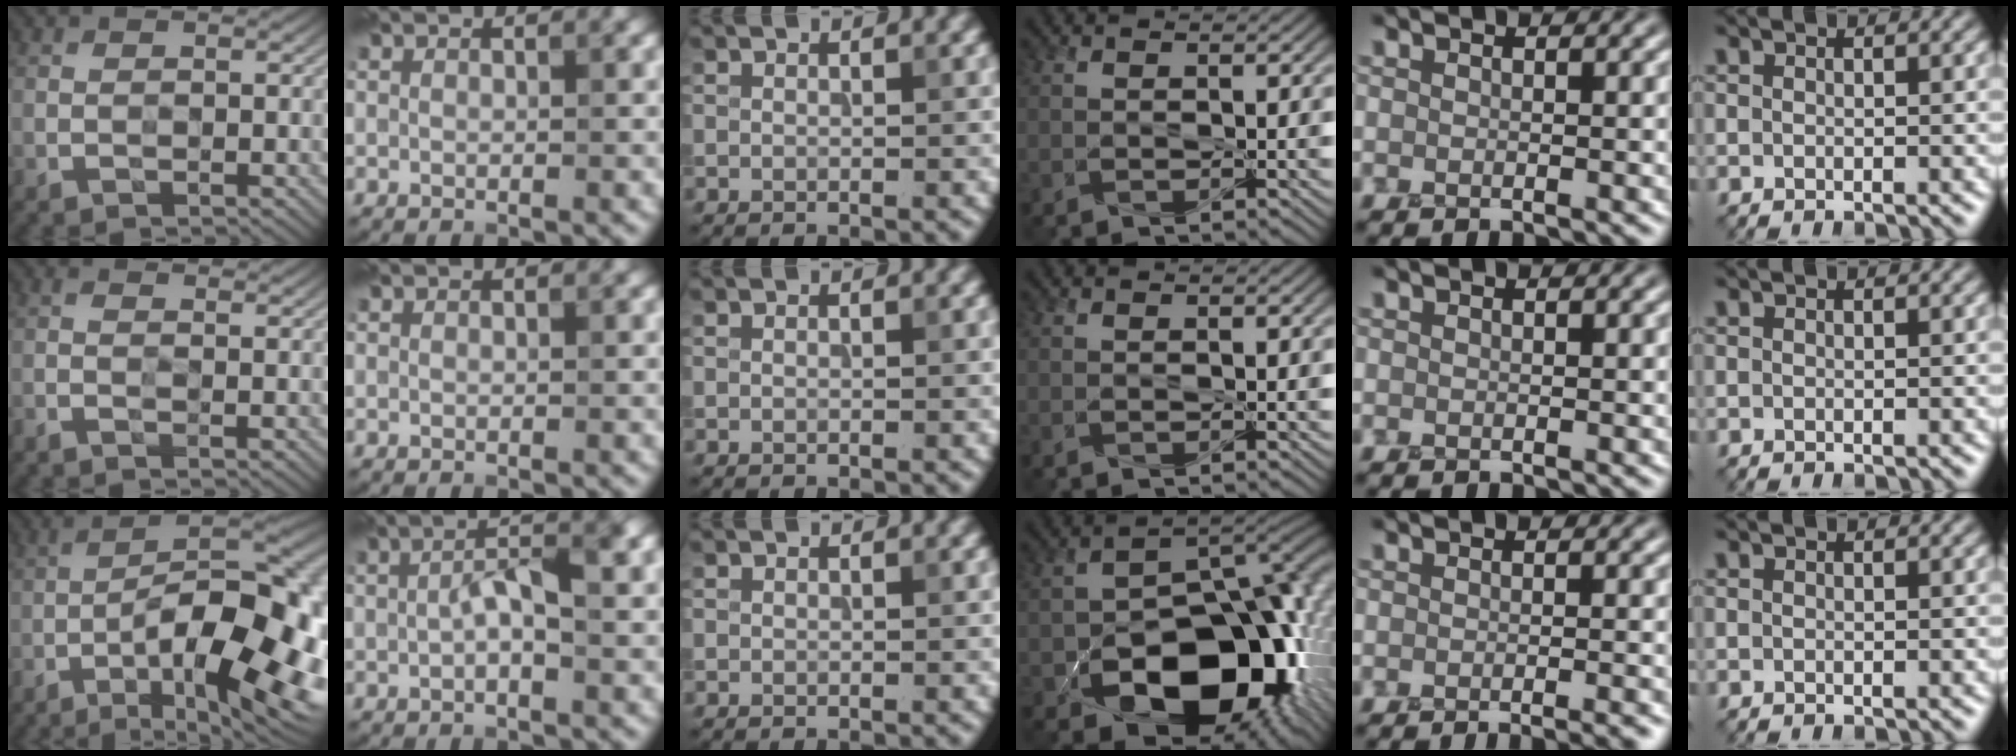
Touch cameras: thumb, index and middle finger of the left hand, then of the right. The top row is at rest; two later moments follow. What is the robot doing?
{"motion": "peel", "object": "tape"}